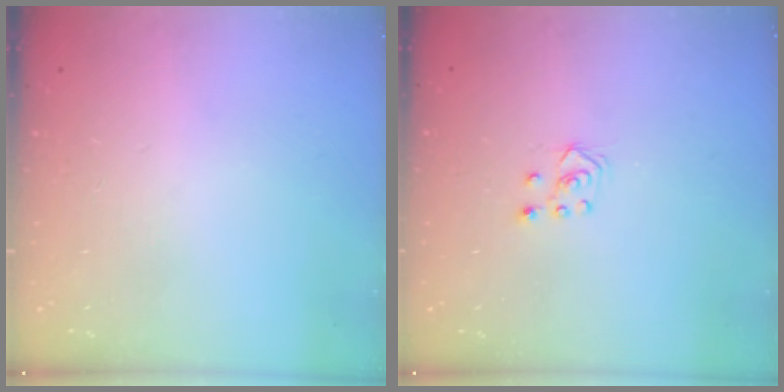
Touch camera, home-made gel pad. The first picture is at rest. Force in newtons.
{"total": 3.4, "press": 3.4, "slide": 0.3}